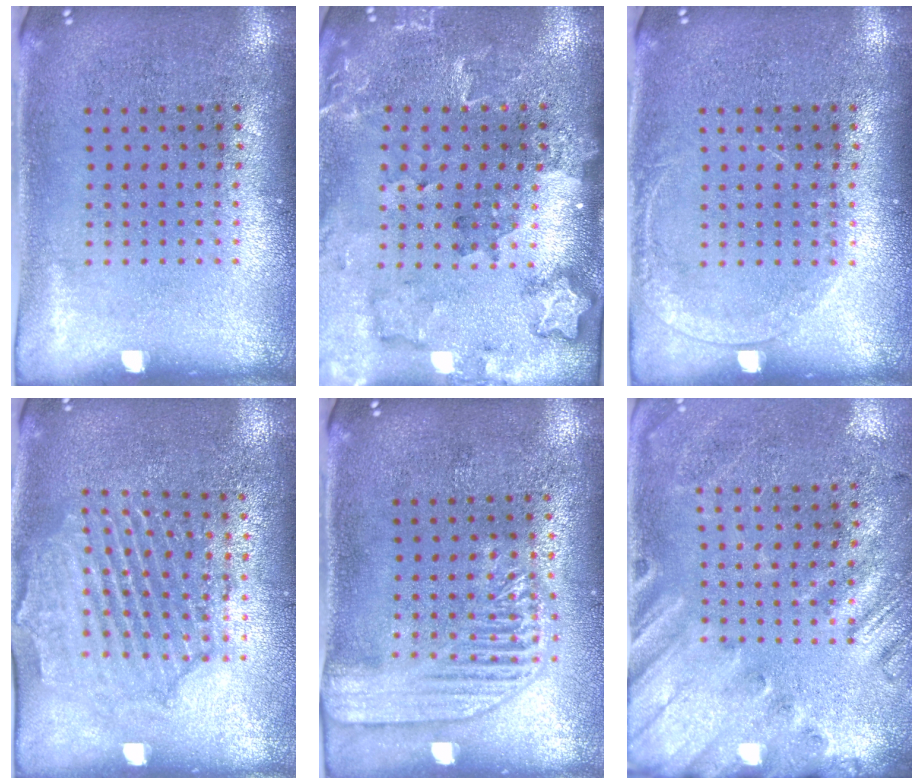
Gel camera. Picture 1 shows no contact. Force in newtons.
{"total": 1.8, "press": 1.8, "slide": 0.0}
{"total": 1.2, "press": 1.1, "slide": 0.1}
{"total": 1.9, "press": 1.9, "slide": 0.4}
{"total": 2.0, "press": 1.8, "slide": 0.7}
{"total": 2.6, "press": 1.9, "slide": 1.7}